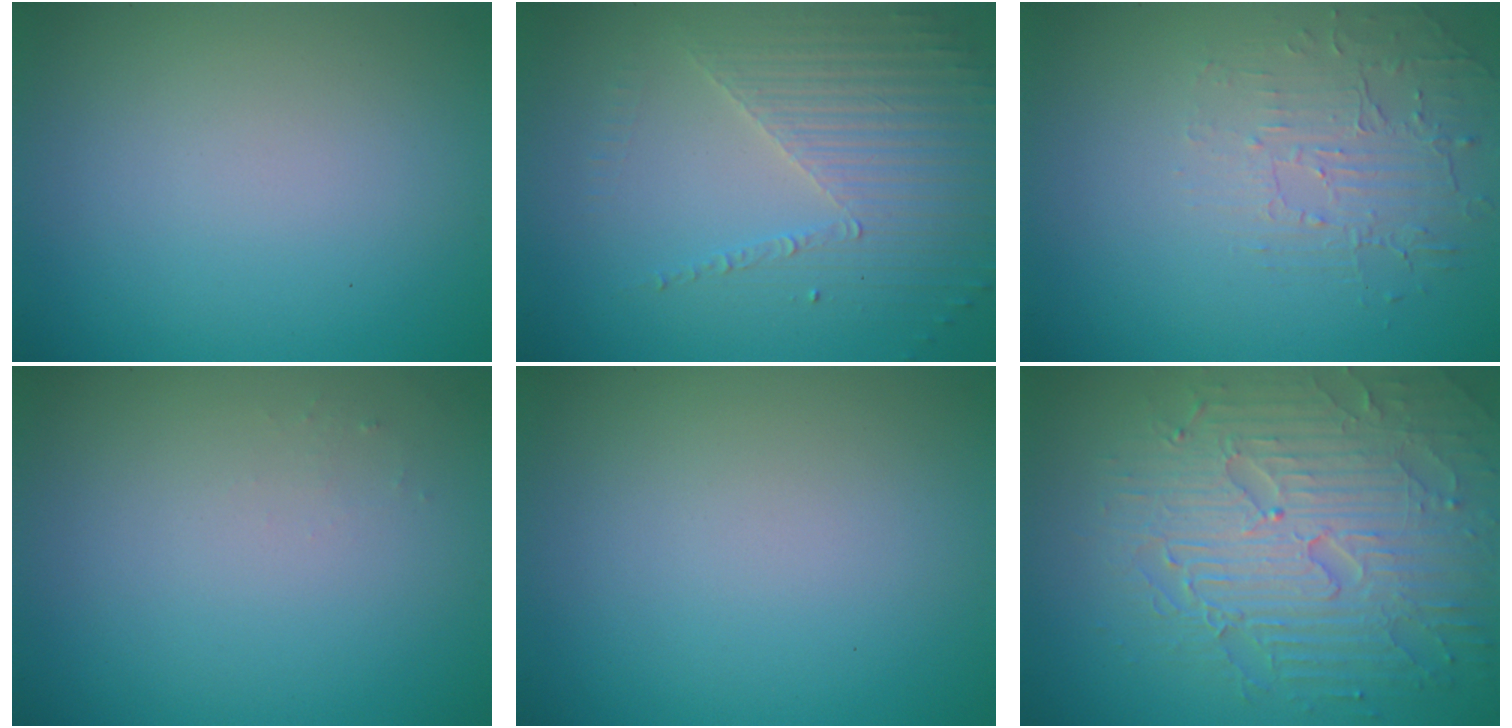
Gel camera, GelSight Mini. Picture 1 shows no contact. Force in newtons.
{"total": 3.7, "press": 3.3, "slide": 1.5}
{"total": 1.9, "press": 1.0, "slide": 1.6}
{"total": 0.5, "press": 0.5, "slide": 0.2}
{"total": 0.0}
{"total": 8.4, "press": 6.1, "slide": 5.8}